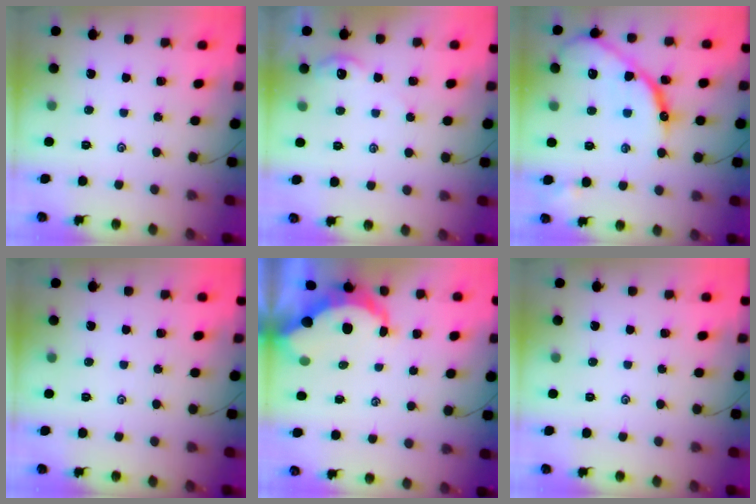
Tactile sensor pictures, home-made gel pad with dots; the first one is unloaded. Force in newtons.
{"total": 3.7, "press": 3.7, "slide": 0.6}
{"total": 17.3, "press": 17.3, "slide": 0.9}
{"total": 0.0}
{"total": 6.8, "press": 6.7, "slide": 0.9}
{"total": 0.0}